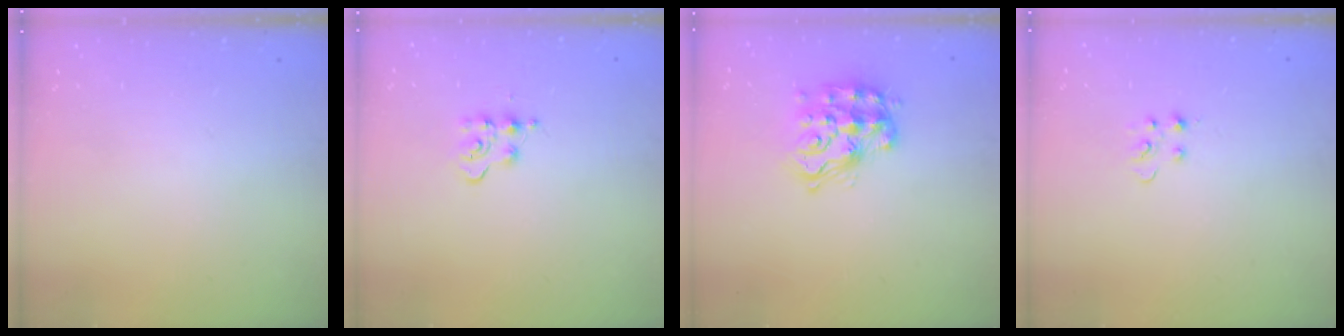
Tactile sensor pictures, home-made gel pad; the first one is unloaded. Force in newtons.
{"total": 5.8, "press": 5.8, "slide": 0.6}
{"total": 14.8, "press": 14.8, "slide": 1.0}
{"total": 2.9, "press": 2.9, "slide": 0.4}